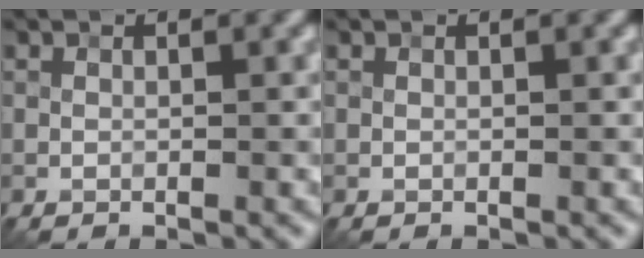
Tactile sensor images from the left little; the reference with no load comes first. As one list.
[{"total": 0.0}]